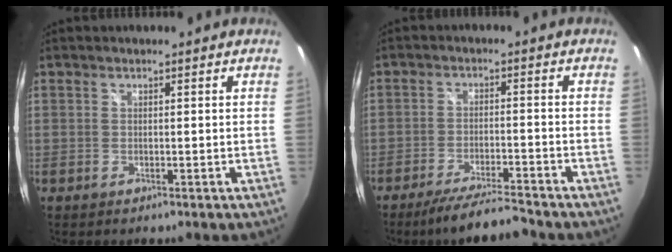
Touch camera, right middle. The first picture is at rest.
{"total": 8.9, "force": [-8.0, 0.2, 3.9], "torque": [-0.085, -0.006, -0.134]}